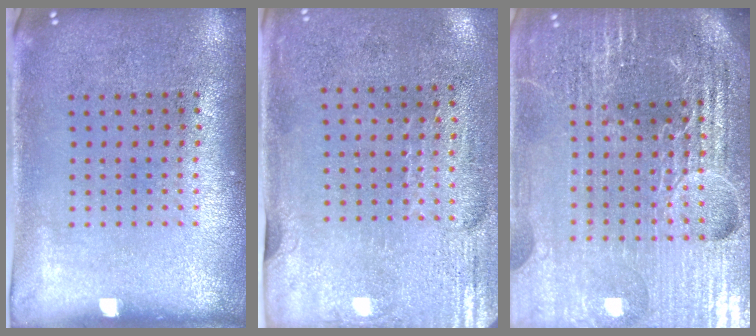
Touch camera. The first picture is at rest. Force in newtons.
{"total": 2.9, "press": 2.4, "slide": 1.6}
{"total": 6.2, "press": 5.5, "slide": 2.8}